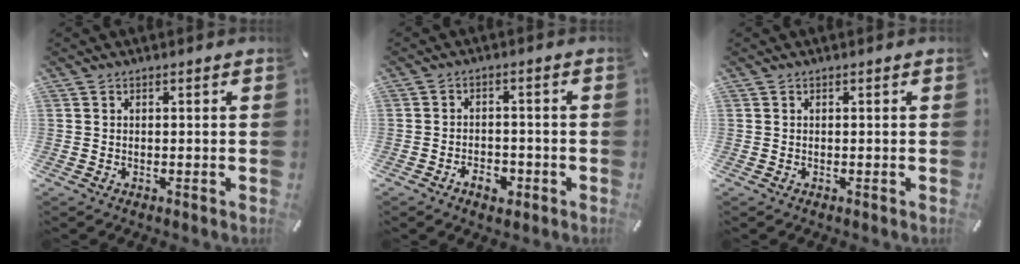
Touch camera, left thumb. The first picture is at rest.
{"total": 4.8, "force": [-2.7, 3.1, 2.5], "torque": [-0.045, 0.010, -0.048]}
{"total": 0.0}